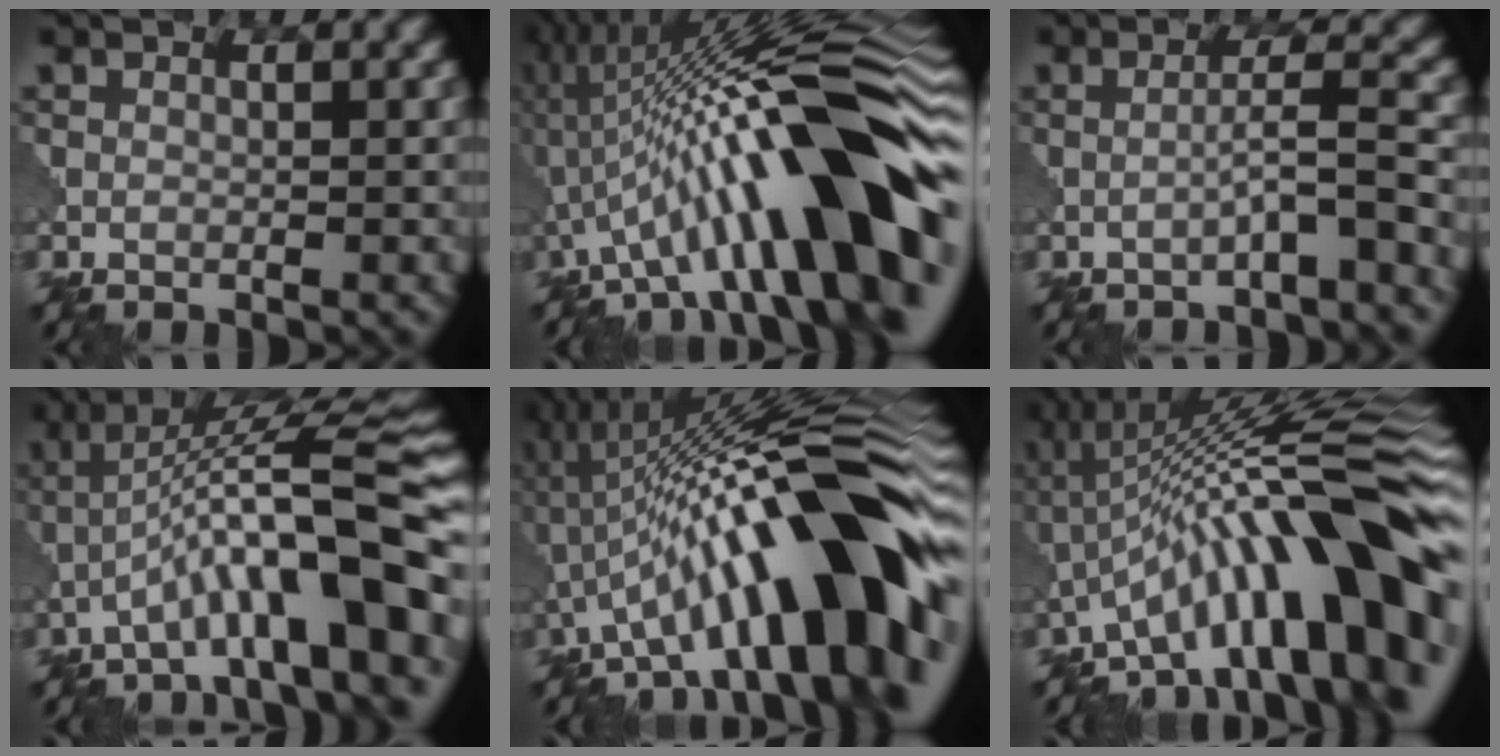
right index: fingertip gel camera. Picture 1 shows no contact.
{"total": 16.5, "force": [-2.6, 3.7, 15.9], "torque": [-0.217, 0.040, -0.044]}
{"total": 3.1, "force": [-1.4, 0.0, 2.8], "torque": [-0.040, 0.024, -0.032]}
{"total": 11.1, "force": [-3.7, 2.2, 10.3], "torque": [-0.162, 0.033, -0.051]}
{"total": 15.2, "force": [-3.2, 3.8, 14.4], "torque": [-0.185, 0.047, -0.051]}
{"total": 14.1, "force": [-3.5, 3.2, 13.3], "torque": [-0.173, 0.043, -0.051]}